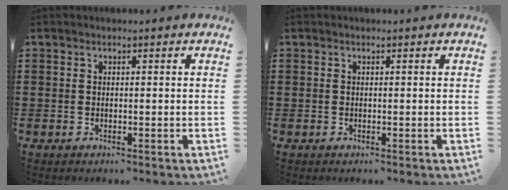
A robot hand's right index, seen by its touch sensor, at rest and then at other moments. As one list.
[{"total": 0.0}]